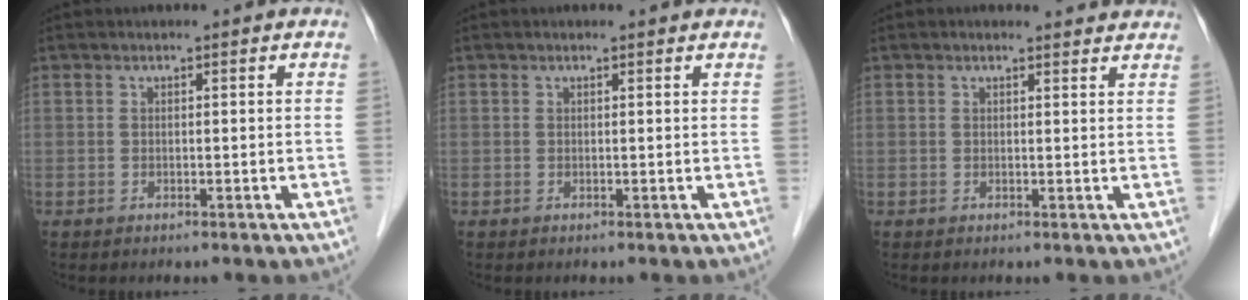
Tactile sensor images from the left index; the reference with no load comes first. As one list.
[{"total": 1.0, "force": [0.9, 0.1, 0.4], "torque": [-0.013, 0.004, 0.007]}, {"total": 3.3, "force": [3.2, 0.7, 0.6], "torque": [-0.010, 0.000, 0.022]}]